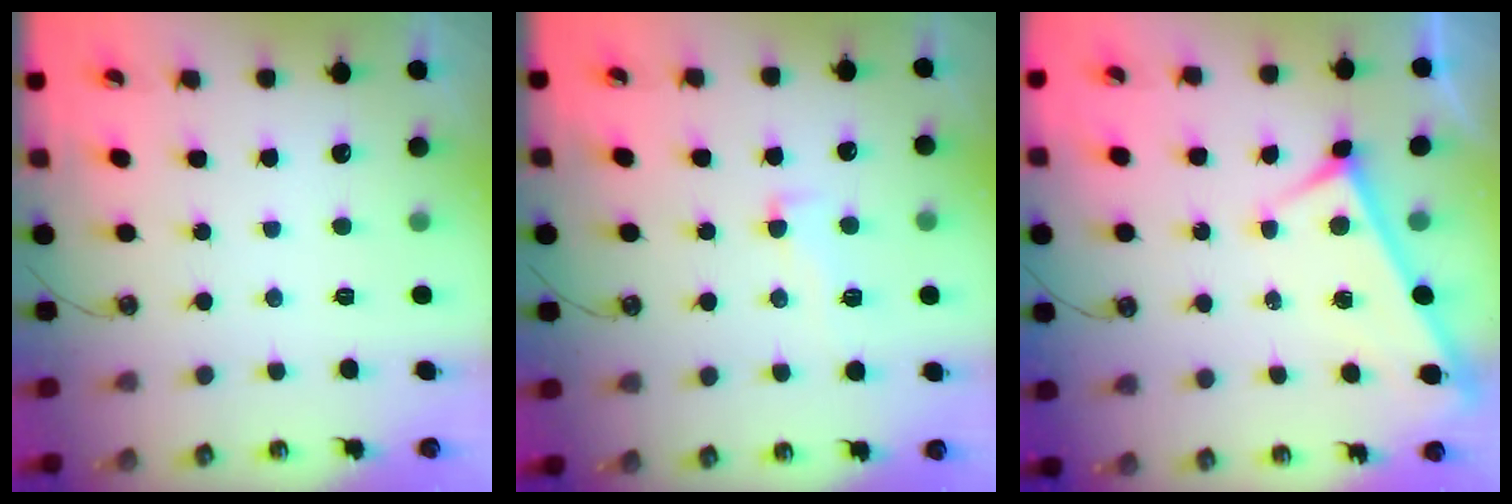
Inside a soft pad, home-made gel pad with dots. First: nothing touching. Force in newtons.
{"total": 1.5, "press": 0.7, "slide": 1.3}
{"total": 4.5, "press": 4.5, "slide": 0.3}